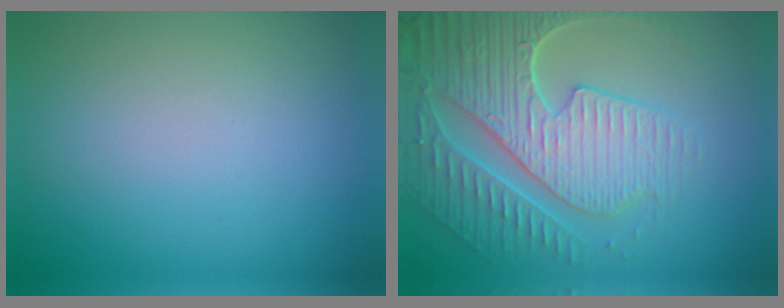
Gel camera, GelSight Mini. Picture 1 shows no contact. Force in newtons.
{"total": 7.8, "press": 6.0, "slide": 5.0}